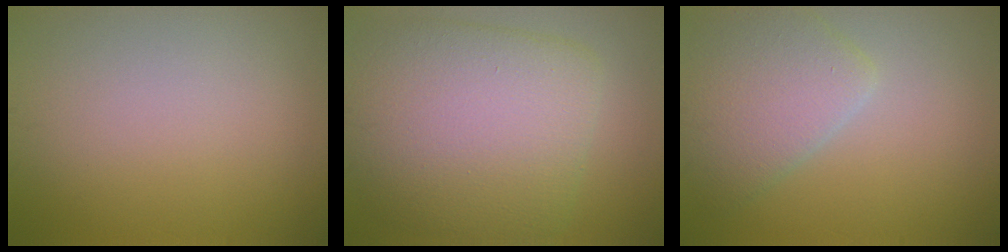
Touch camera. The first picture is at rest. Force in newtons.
{"total": 10.3, "press": 10.3, "slide": 0.4}
{"total": 4.8, "press": 4.8, "slide": 0.2}